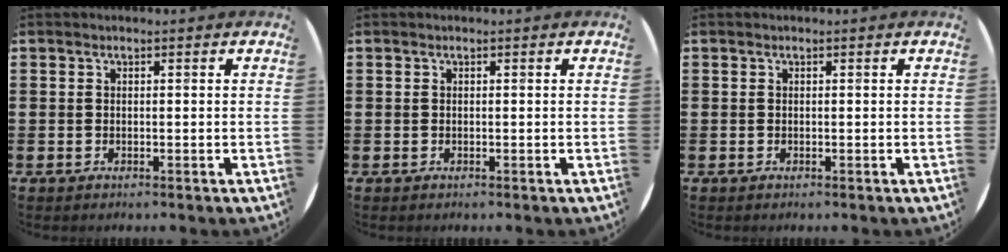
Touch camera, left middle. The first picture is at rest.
{"total": 0.0}
{"total": 0.0}